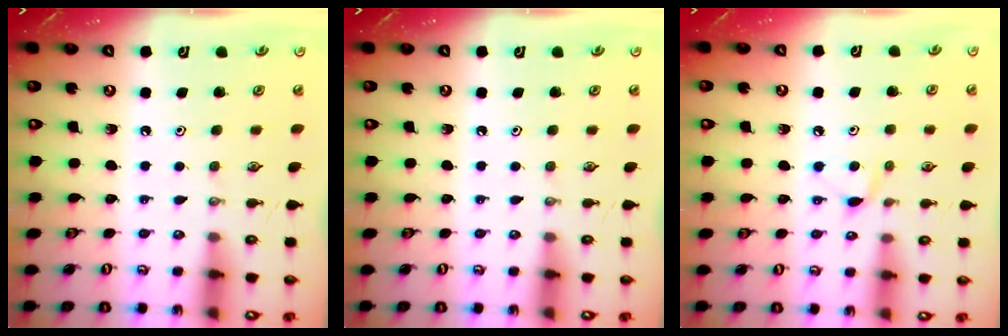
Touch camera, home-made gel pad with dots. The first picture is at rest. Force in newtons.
{"total": 0.0}
{"total": 5.6, "press": 5.5, "slide": 0.7}